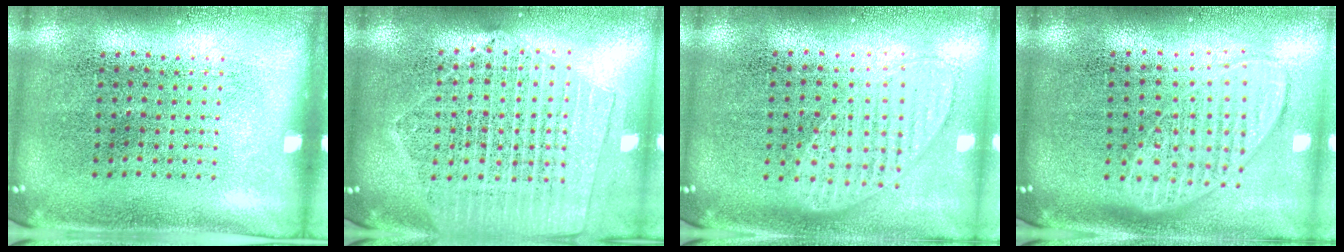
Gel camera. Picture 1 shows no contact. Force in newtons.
{"total": 2.0, "press": 1.8, "slide": 0.9}
{"total": 1.0, "press": 1.0, "slide": 0.2}
{"total": 1.9, "press": 1.5, "slide": 1.2}